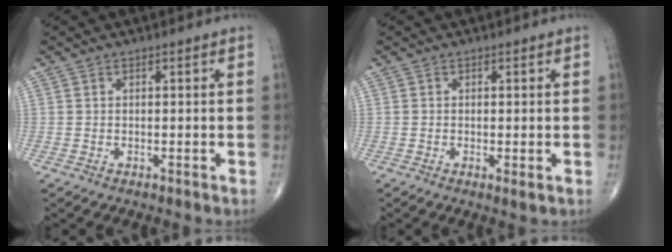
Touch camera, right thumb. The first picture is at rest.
{"total": 1.1, "force": [-0.2, 0.2, 1.1], "torque": [-0.026, -0.007, -0.005]}